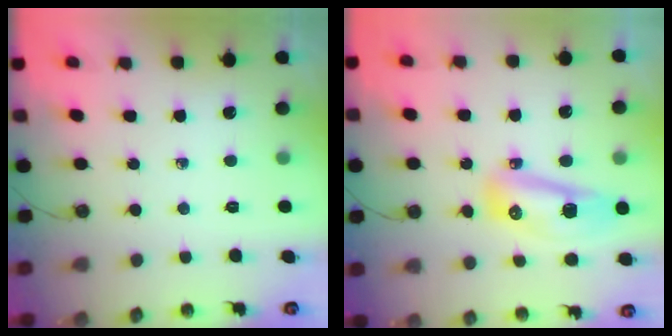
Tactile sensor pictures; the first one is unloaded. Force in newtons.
{"total": 18.6, "press": 14.7, "slide": 11.4}